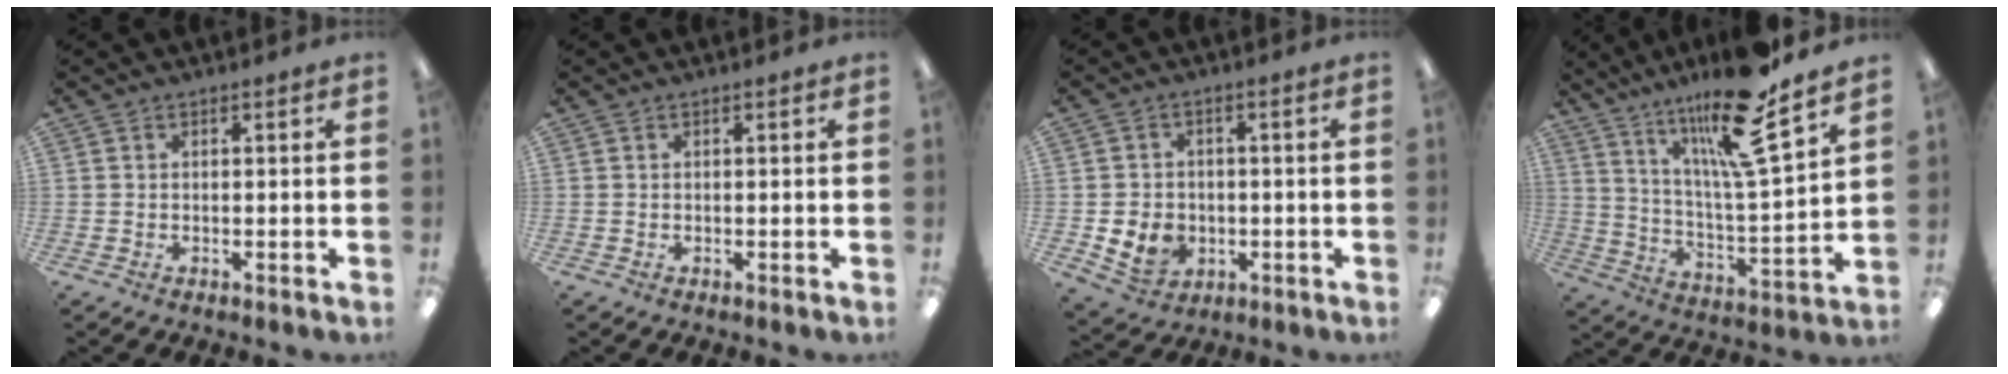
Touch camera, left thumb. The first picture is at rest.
{"total": 0.0}
{"total": 7.2, "force": [-1.6, 6.3, 3.1], "torque": [-0.074, 0.013, -0.027]}
{"total": 18.7, "force": [13.7, 2.4, 12.6], "torque": [-0.227, -0.078, 0.219]}